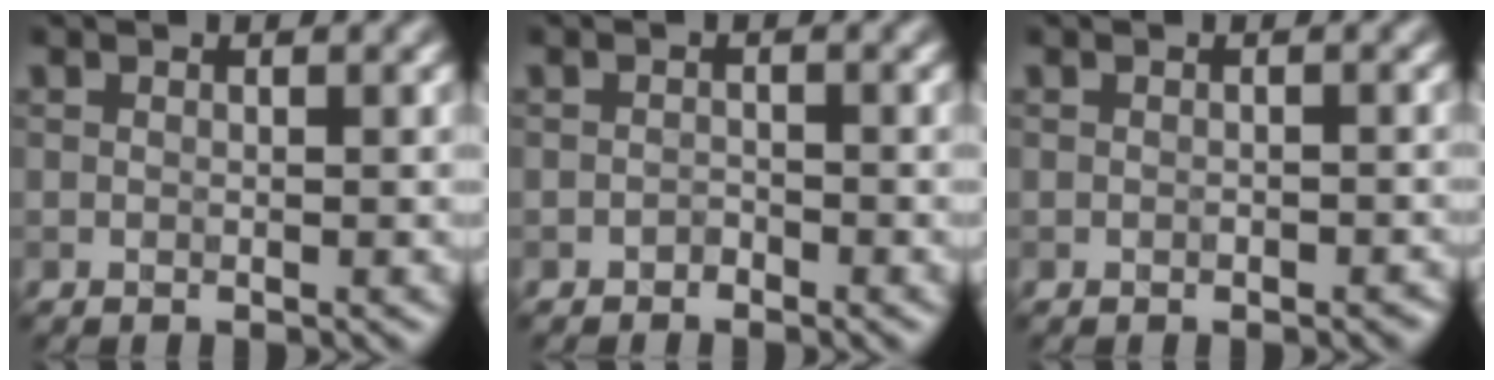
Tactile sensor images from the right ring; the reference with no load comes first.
{"total": 0.7, "force": [-0.6, 0.4, 0.0], "torque": [0.003, 0.002, -0.012]}
{"total": 0.8, "force": [-0.4, 0.5, 0.3], "torque": [-0.005, -0.002, -0.005]}